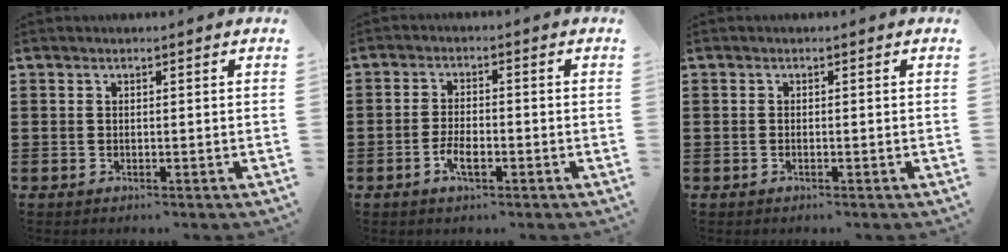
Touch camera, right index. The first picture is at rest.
{"total": 3.4, "force": [-1.5, 1.4, 2.7], "torque": [-0.060, 0.001, -0.031]}
{"total": 0.0}